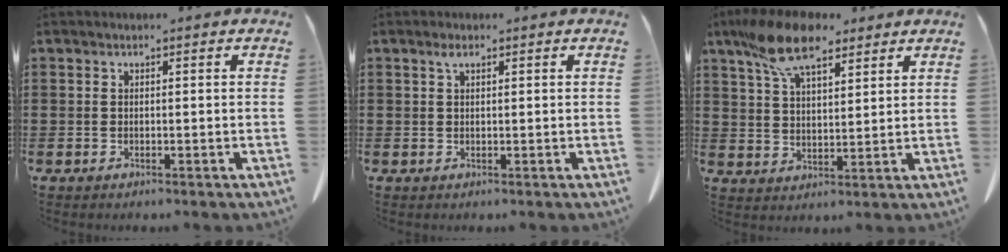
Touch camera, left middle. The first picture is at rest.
{"total": 1.4, "force": [0.6, 0.5, 1.1], "torque": [-0.025, 0.002, 0.011]}
{"total": 11.3, "force": [7.9, 4.3, 6.9], "torque": [-0.155, -0.008, 0.149]}